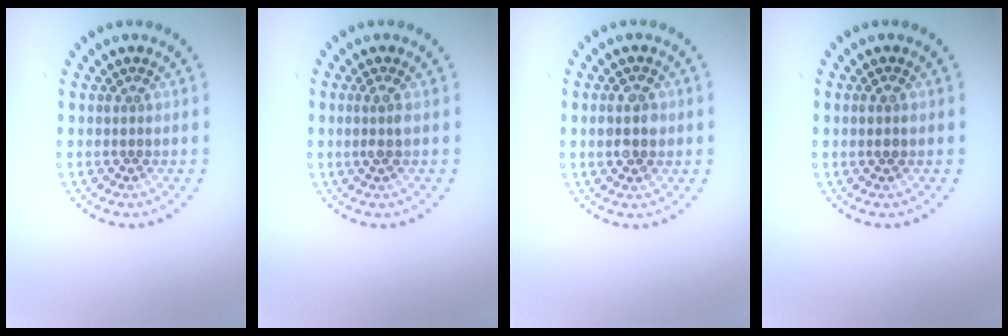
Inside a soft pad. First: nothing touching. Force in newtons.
{"total": 1.3, "press": 1.1, "slide": 0.7}
{"total": 2.9, "press": 2.9, "slide": 0.2}
{"total": 1.0, "press": 0.9, "slide": 0.3}